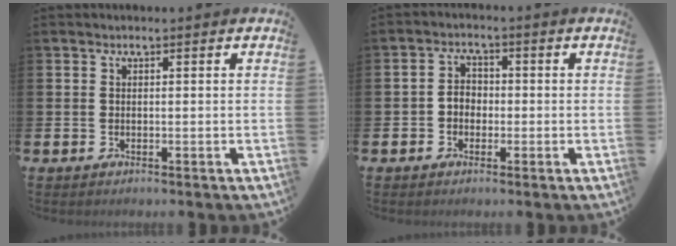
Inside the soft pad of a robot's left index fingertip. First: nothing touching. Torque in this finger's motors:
{"motor_torque": [0.12, 0.08, 0.07, 0.03]}